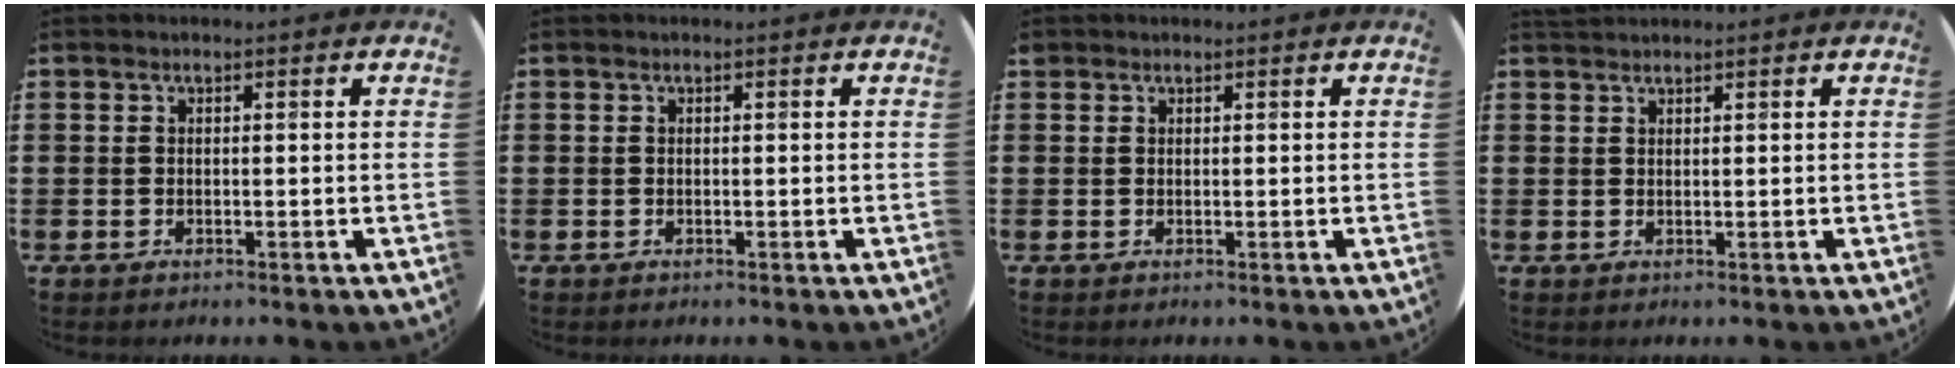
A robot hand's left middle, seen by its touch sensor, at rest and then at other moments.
{"total": 0.0}
{"total": 0.5, "force": [0.5, 0.2, -0.2], "torque": [0.004, 0.004, 0.008]}
{"total": 1.1, "force": [1.1, 0.2, -0.1], "torque": [0.001, 0.001, 0.021]}